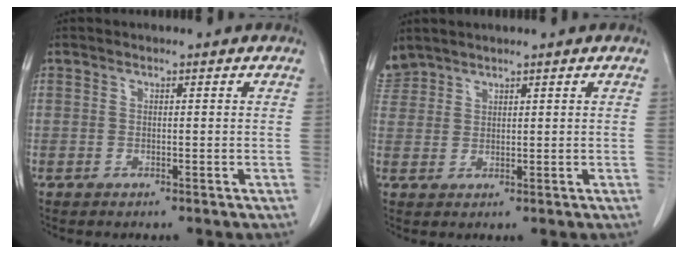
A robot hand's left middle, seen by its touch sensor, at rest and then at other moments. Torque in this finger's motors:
{"motor_torque": [0.35, -0.35, 0.04, 0.01]}